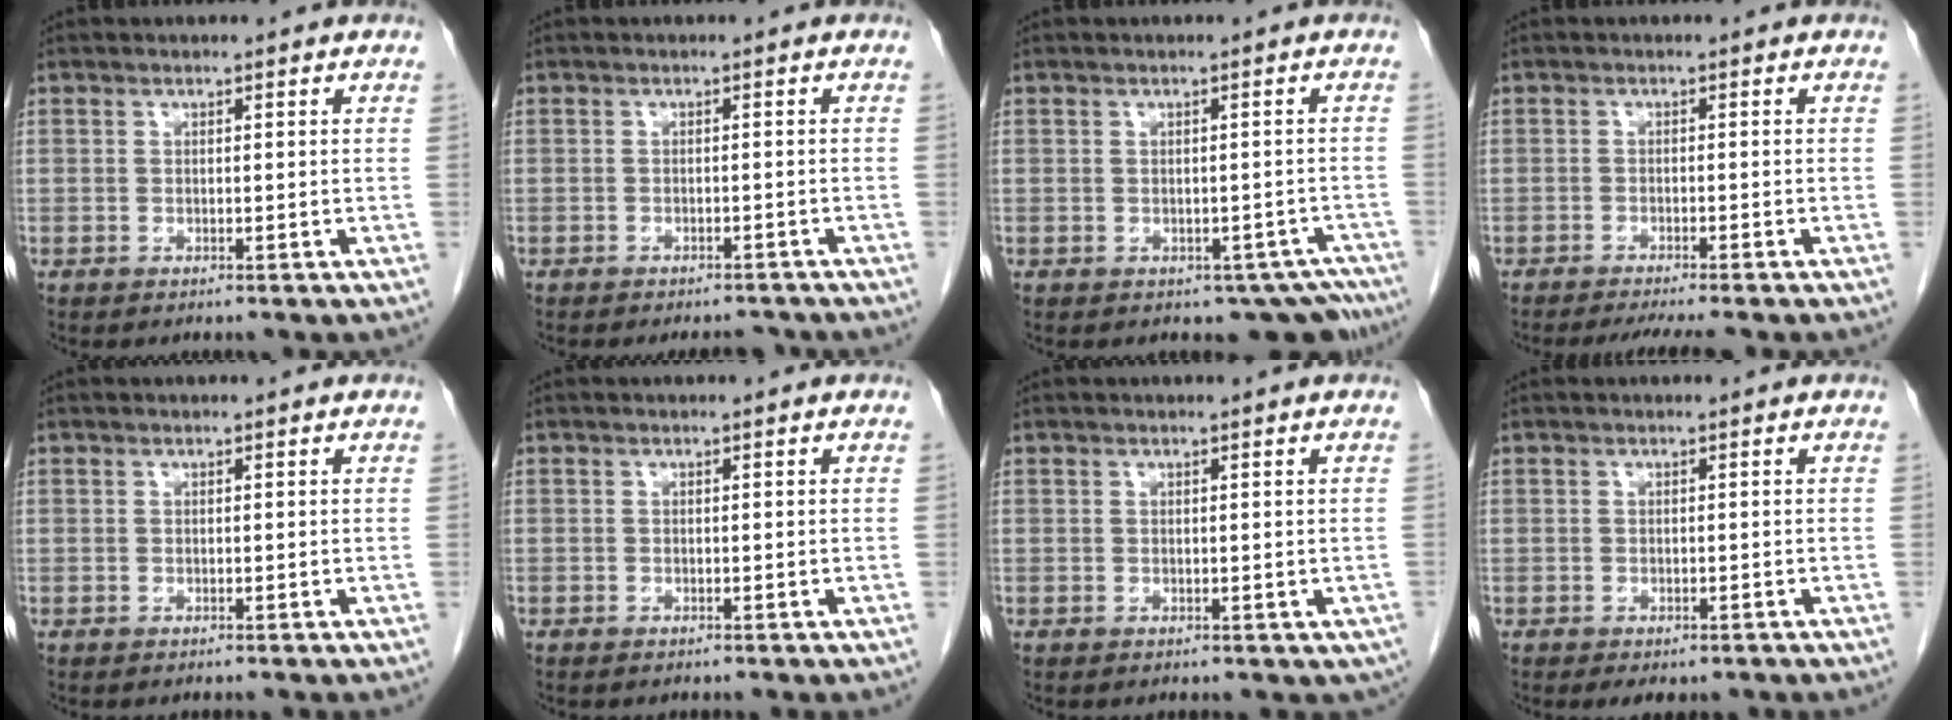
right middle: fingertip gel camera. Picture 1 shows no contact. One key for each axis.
{"total": 4.5, "fx": -4.1, "fy": 1.4, "fz": 1.3, "tx": -0.012, "ty": -0.002, "tz": -0.051}
{"total": 6.2, "fx": -4.6, "fy": 3.6, "fz": 2.1, "tx": 0.008, "ty": 0.008, "tz": -0.052}
{"total": 6.8, "fx": -5.9, "fy": 0.1, "fz": 3.3, "tx": -0.037, "ty": -0.010, "tz": -0.085}
{"total": 0.0}
{"total": 0.0}
{"total": 1.4, "fx": -0.2, "fy": 1.2, "fz": 0.8, "tx": -0.003, "ty": 0.002, "tz": 0.006}
{"total": 3.1, "fx": -2.2, "fy": 1.6, "fz": 1.4, "tx": -0.011, "ty": -0.003, "tz": -0.024}